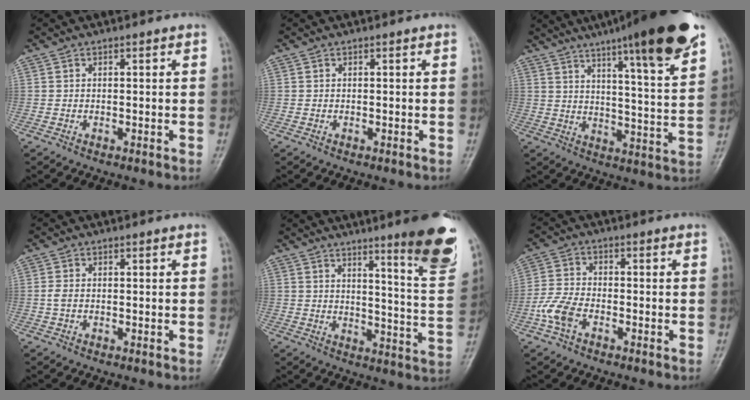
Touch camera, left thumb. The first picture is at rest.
{"total": 0.0}
{"total": 21.6, "force": [14.2, 2.5, 16.1], "torque": [-0.219, -0.050, 0.202]}
{"total": 1.5, "force": [-0.1, 0.9, 1.2], "torque": [-0.024, 0.006, 0.001]}
{"total": 15.7, "force": [9.7, 1.8, 12.2], "torque": [-0.135, -0.069, 0.131]}
{"total": 5.9, "force": [-2.9, 3.4, 3.8], "torque": [-0.086, 0.014, -0.064]}